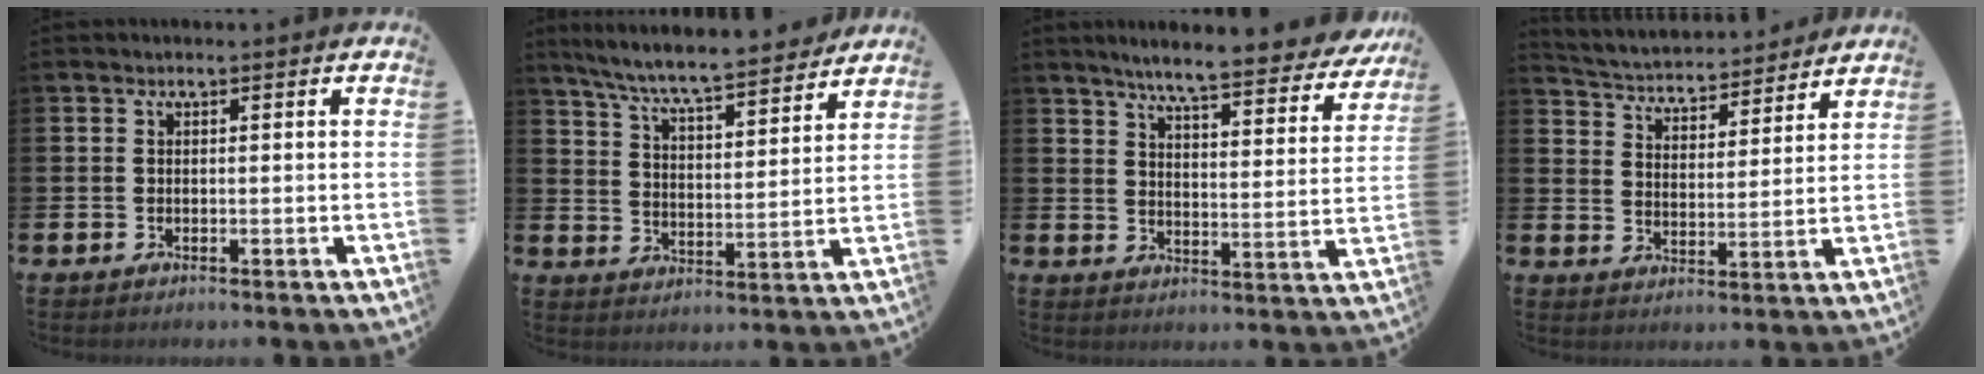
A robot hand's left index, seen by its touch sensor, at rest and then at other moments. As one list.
[{"total": 7.7, "force": [7.3, 0.4, 2.5], "torque": [-0.079, -0.053, 0.127]}, {"total": 7.1, "force": [6.5, 0.3, 2.8], "torque": [-0.064, -0.045, 0.107]}, {"total": 4.2, "force": [4.1, 0.9, 0.2], "torque": [-0.032, -0.041, 0.064]}]